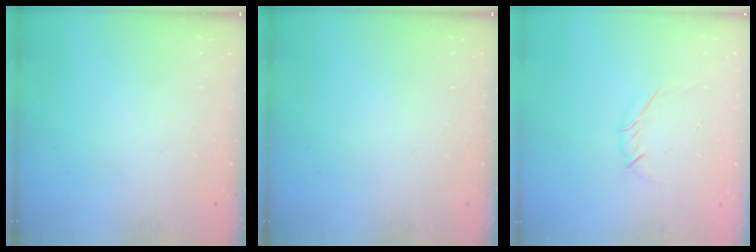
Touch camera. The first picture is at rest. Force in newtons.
{"total": 0.0}
{"total": 3.8, "press": 3.7, "slide": 1.0}